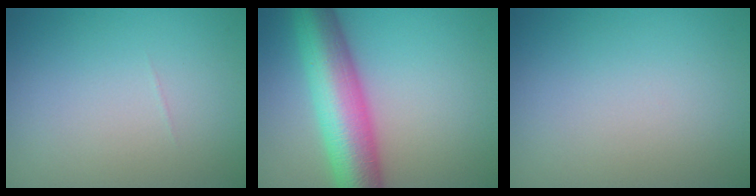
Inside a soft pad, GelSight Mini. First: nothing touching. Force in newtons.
{"total": 9.3, "press": 9.3, "slide": 0.3}
{"total": 0.0}